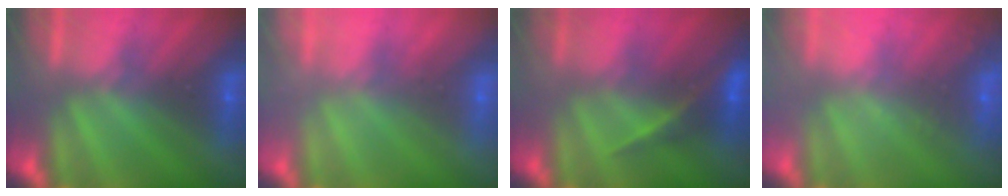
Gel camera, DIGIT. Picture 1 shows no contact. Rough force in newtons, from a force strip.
{"total": 2.0}
{"total": 2.4}
{"total": 8.7}